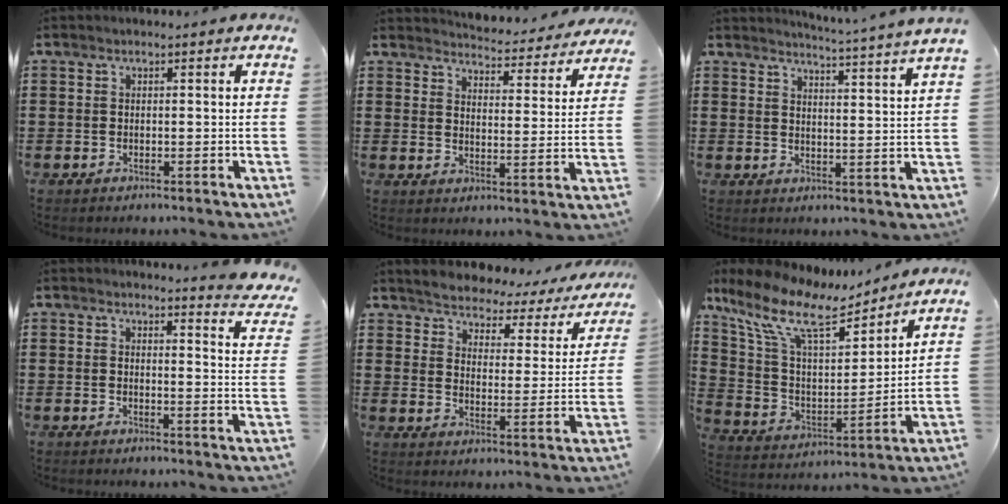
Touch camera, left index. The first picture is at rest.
{"total": 4.4, "force": [4.3, -0.2, 0.2], "torque": [-0.020, -0.039, 0.071]}
{"total": 3.9, "force": [3.7, -1.1, 0.8], "torque": [-0.030, -0.029, 0.061]}
{"total": 3.4, "force": [3.2, -0.3, 1.0], "torque": [-0.018, -0.022, 0.054]}
{"total": 3.0, "force": [3.0, 0.2, -0.1], "torque": [-0.023, -0.032, 0.042]}
{"total": 12.3, "force": [8.9, 4.1, 7.4], "torque": [-0.177, -0.040, 0.152]}